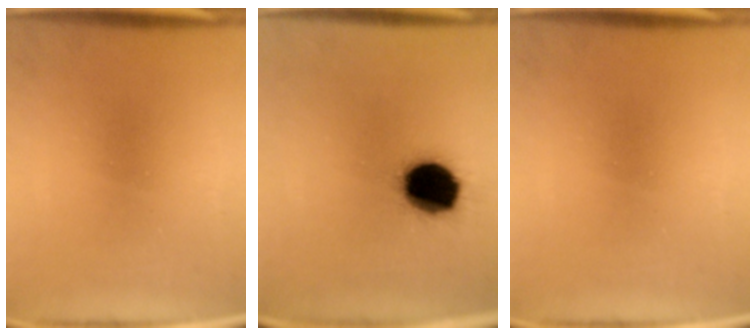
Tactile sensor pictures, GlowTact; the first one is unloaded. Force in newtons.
{"total": 16.1}
{"total": 0.0}